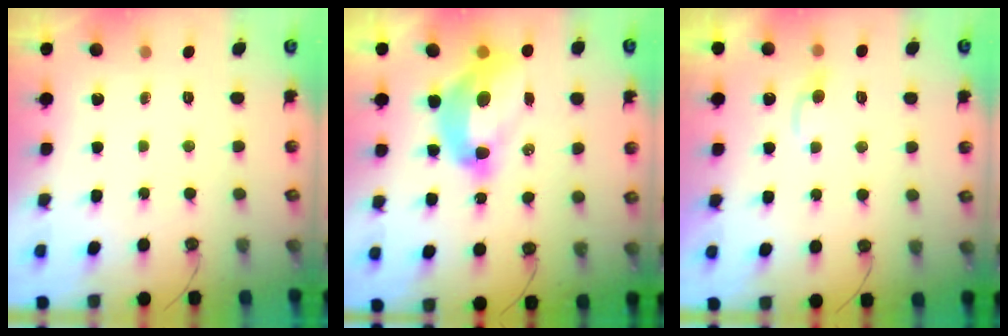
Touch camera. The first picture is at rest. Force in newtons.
{"total": 9.3, "press": 9.2, "slide": 1.2}
{"total": 2.3, "press": 2.2, "slide": 0.5}